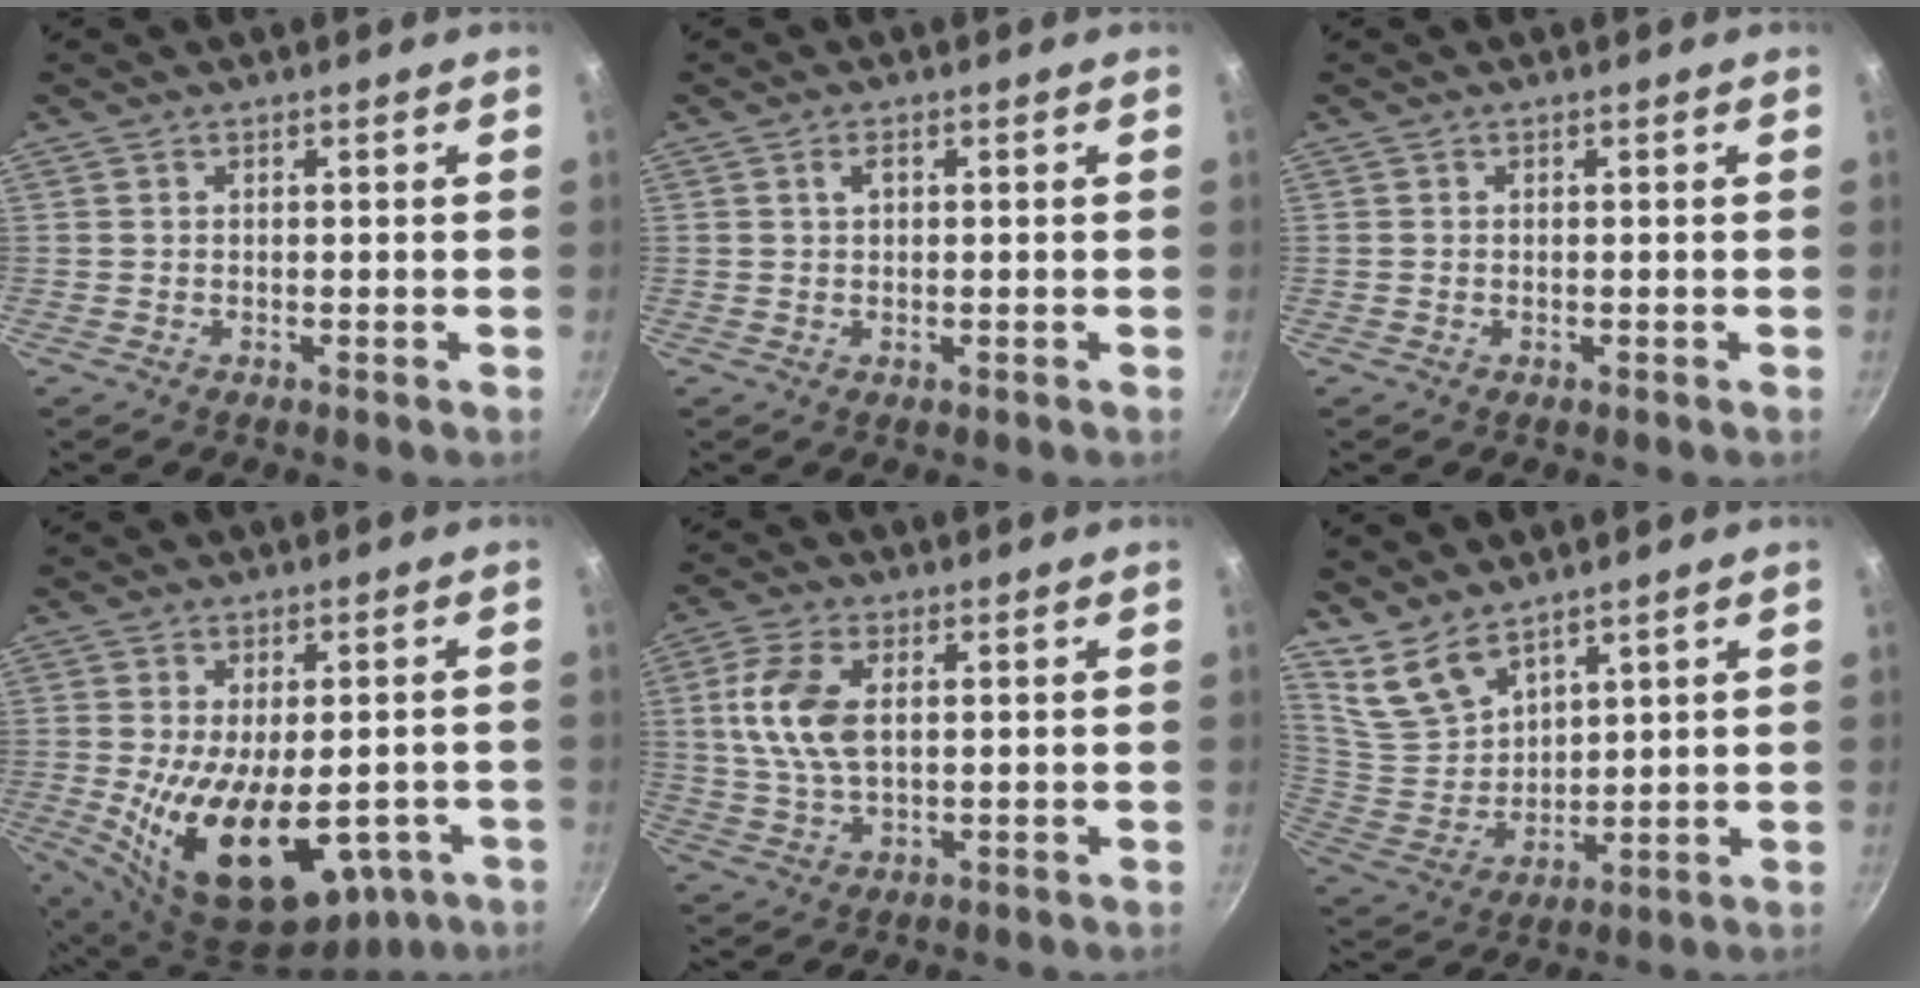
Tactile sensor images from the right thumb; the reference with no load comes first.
{"total": 1.7, "force": [0.4, 0.9, 1.3], "torque": [-0.022, 0.001, 0.006]}
{"total": 0.0}
{"total": 20.4, "force": [-4.9, 11.1, 16.3], "torque": [-0.244, -0.012, -0.050]}
{"total": 10.0, "force": [1.8, 5.5, 8.1], "torque": [-0.161, 0.004, 0.033]}
{"total": 9.4, "force": [7.2, 4.4, 4.2], "torque": [-0.066, -0.047, 0.160]}